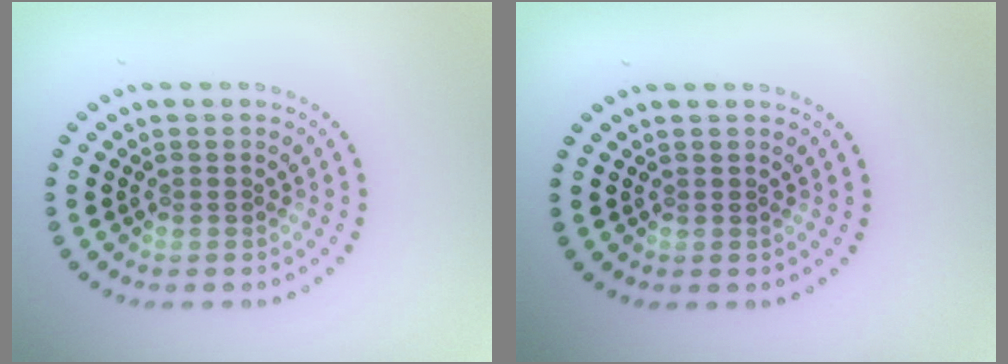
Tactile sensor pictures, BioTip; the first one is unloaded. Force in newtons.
{"total": 0.0}